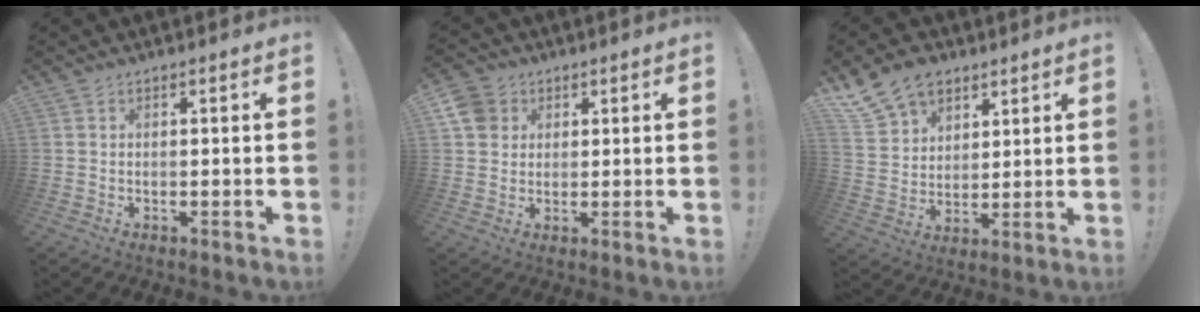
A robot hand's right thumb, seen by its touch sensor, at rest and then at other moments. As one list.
[{"total": 6.5, "force": [2.5, 5.8, 1.8], "torque": [-0.027, -0.006, 0.052]}, {"total": 12.7, "force": [8.5, 8.5, 4.1], "torque": [-0.070, -0.053, 0.167]}]